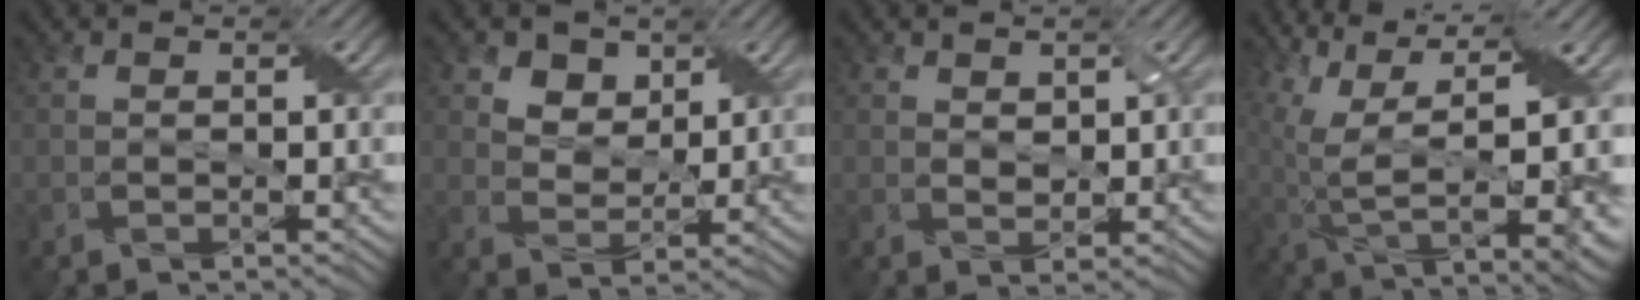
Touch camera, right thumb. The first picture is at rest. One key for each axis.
{"total": 4.6, "fx": 2.8, "fy": 3.2, "fz": 1.6, "tx": -0.044, "ty": -0.016, "tz": 0.051}
{"total": 1.7, "fx": 1.0, "fy": 1.1, "fz": 0.7, "tx": -0.016, "ty": -0.005, "tz": 0.021}
{"total": 13.0, "fx": 1.5, "fy": 5.4, "fz": 11.7, "tx": -0.233, "ty": -0.011, "tz": 0.060}